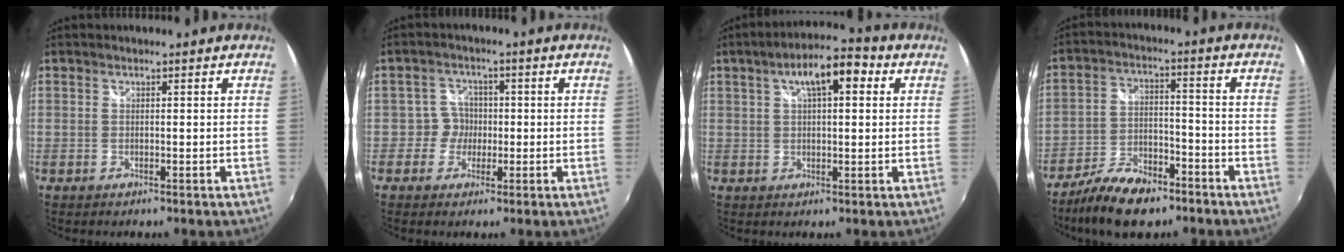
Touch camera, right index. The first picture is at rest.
{"total": 3.7, "force": [-0.9, 3.5, -0.1], "torque": [0.011, 0.008, -0.022]}
{"total": 9.5, "force": [3.7, 3.7, 8.0], "torque": [-0.133, 0.028, 0.056]}
{"total": 13.2, "force": [-9.8, 5.4, 7.0], "torque": [-0.158, -0.011, -0.169]}